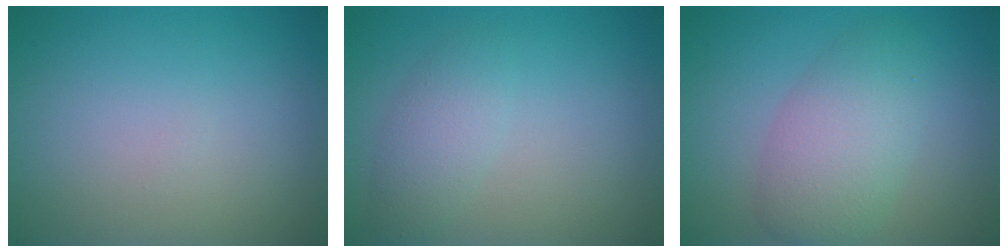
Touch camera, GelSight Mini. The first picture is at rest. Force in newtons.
{"total": 2.2, "press": 2.2, "slide": 0.1}
{"total": 4.6, "press": 4.6, "slide": 0.3}